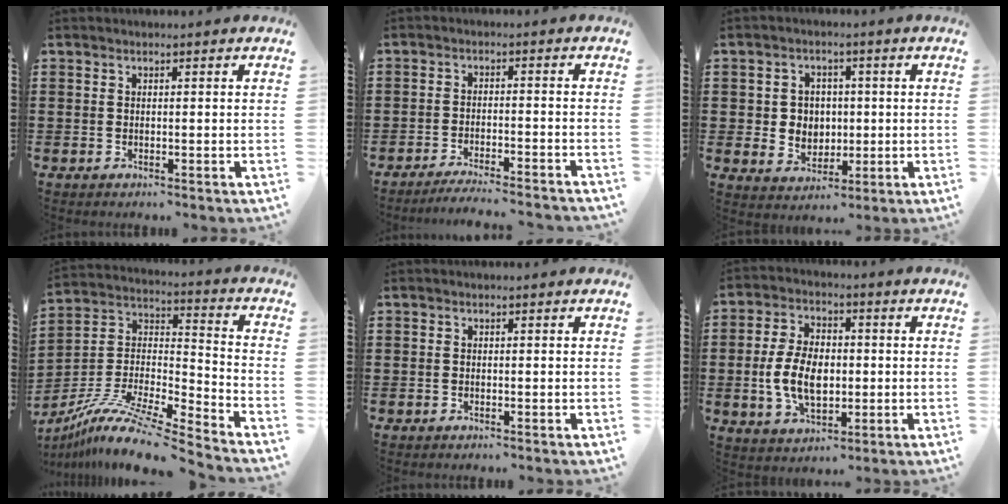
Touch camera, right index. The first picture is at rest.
{"total": 3.6, "force": [-3.5, -0.3, 0.8], "torque": [-0.016, -0.004, -0.070]}
{"total": 4.3, "force": [0.7, 4.2, 1.0], "torque": [-0.030, 0.011, 0.008]}
{"total": 12.1, "force": [-10.3, 0.8, 6.3], "torque": [-0.128, 0.005, -0.205]}
{"total": 0.0}
{"total": 8.7, "force": [-0.7, 5.4, 6.8], "torque": [-0.150, 0.009, -0.016]}